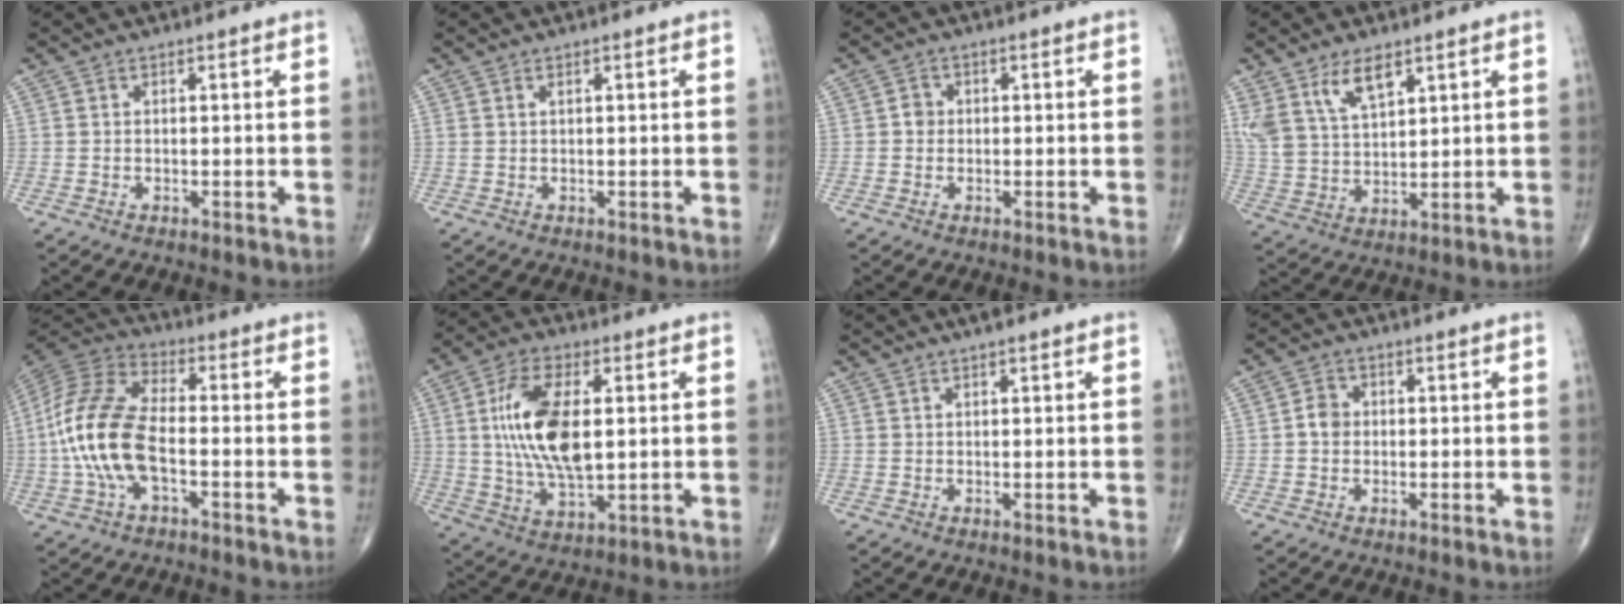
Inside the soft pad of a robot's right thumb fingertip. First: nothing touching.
{"total": 0.6, "force": [0.4, 0.2, 0.4], "torque": [-0.012, 0.005, 0.010]}
{"total": 1.8, "force": [0.0, 1.7, 0.7], "torque": [-0.001, 0.005, -0.005]}
{"total": 9.4, "force": [5.8, 4.2, 6.2], "torque": [-0.114, -0.022, 0.123]}
{"total": 15.9, "force": [-2.7, 7.7, 13.7], "torque": [-0.298, 0.031, -0.056]}
{"total": 15.5, "force": [2.0, 7.3, 13.5], "torque": [-0.260, -0.010, 0.041]}
{"total": 1.6, "force": [1.1, 0.3, 1.1], "torque": [-0.018, -0.002, 0.013]}
{"total": 3.0, "force": [-0.1, 2.5, 1.6], "torque": [-0.019, 0.008, -0.009]}